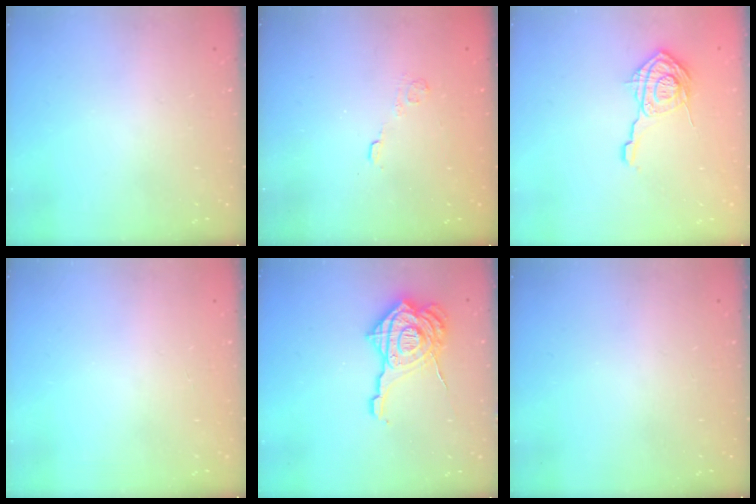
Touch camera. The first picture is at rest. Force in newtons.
{"total": 2.7, "press": 2.3, "slide": 1.4}
{"total": 14.9, "press": 14.9, "slide": 0.5}
{"total": 0.0}
{"total": 18.9, "press": 18.8, "slide": 1.9}
{"total": 0.0}